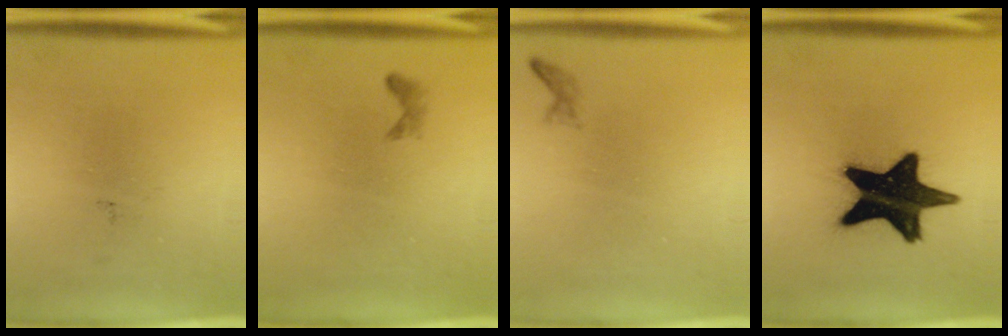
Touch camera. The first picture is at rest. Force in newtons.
{"total": 0.6}
{"total": 0.6}
{"total": 19.3}